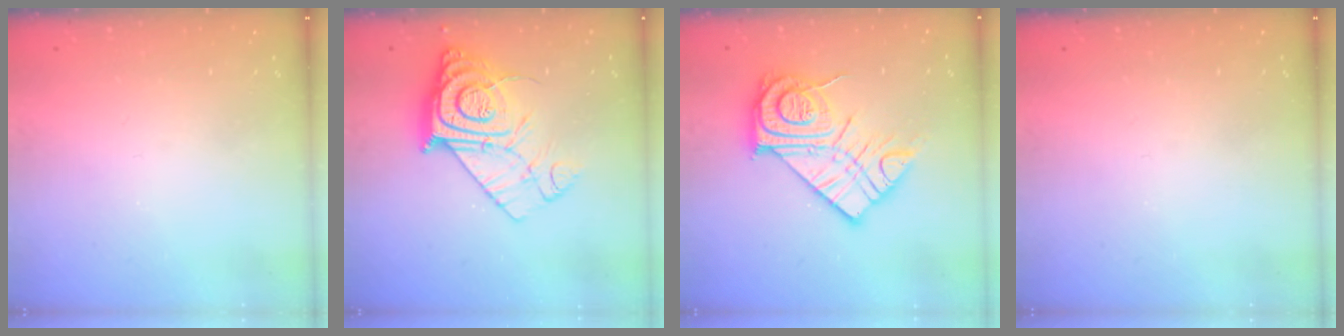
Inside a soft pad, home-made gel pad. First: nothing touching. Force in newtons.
{"total": 14.9, "press": 14.8, "slide": 1.0}
{"total": 18.5, "press": 18.4, "slide": 1.5}
{"total": 0.0}